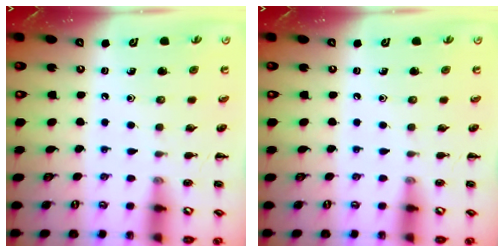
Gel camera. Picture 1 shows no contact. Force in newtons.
{"total": 0.0}